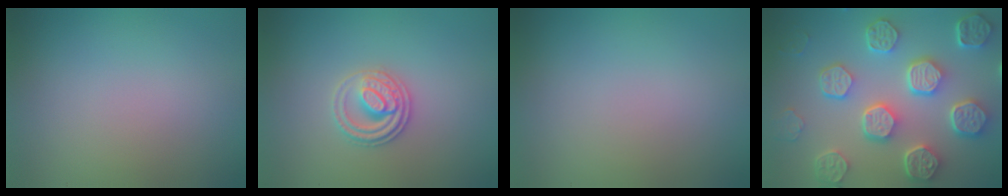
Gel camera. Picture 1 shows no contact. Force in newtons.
{"total": 2.7, "press": 2.5, "slide": 0.9}
{"total": 0.0}
{"total": 8.5, "press": 6.5, "slide": 5.5}